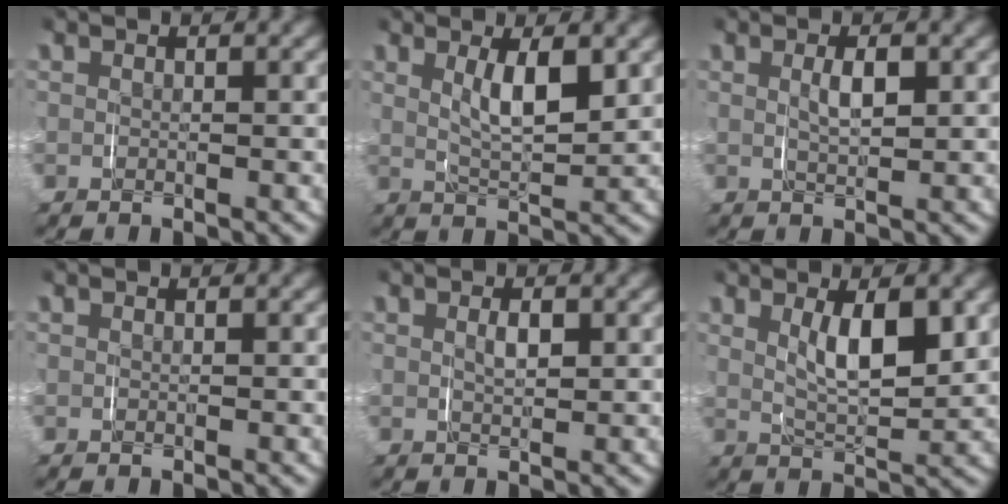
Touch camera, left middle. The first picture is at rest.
{"total": 3.8, "force": [1.0, 1.2, 3.5], "torque": [-0.062, -0.009, 0.024]}
{"total": 2.2, "force": [0.6, 0.7, 2.0], "torque": [-0.035, -0.006, 0.015]}
{"total": 0.0}
{"total": 1.5, "force": [0.5, 0.6, 1.3], "torque": [-0.024, -0.006, 0.012]}
{"total": 4.6, "force": [1.1, 1.7, 4.1], "torque": [-0.070, -0.010, 0.025]}